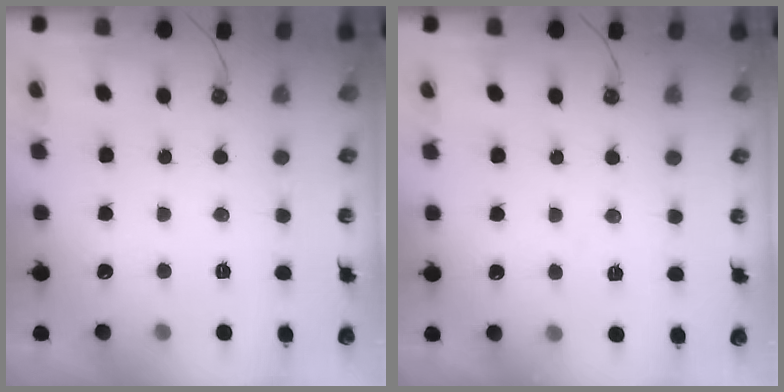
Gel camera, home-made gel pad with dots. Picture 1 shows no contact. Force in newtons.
{"total": 4.4, "press": 4.4, "slide": 0.6}